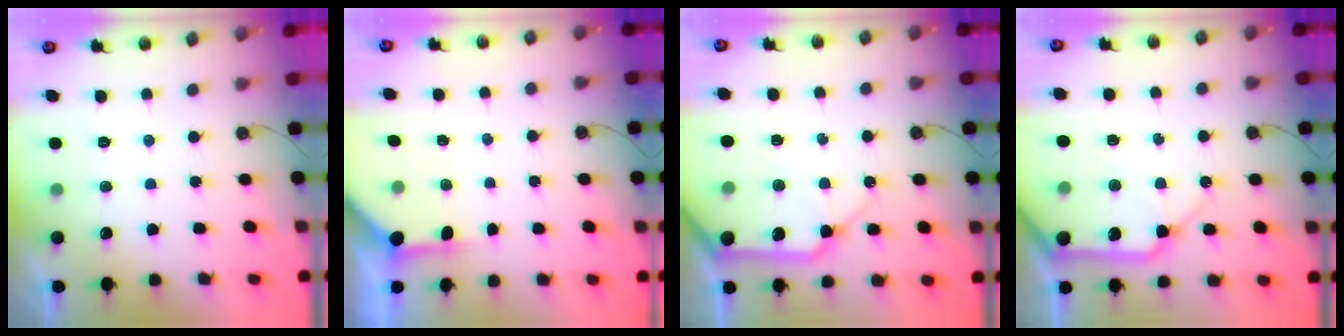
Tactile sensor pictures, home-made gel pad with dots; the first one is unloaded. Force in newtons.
{"total": 3.8, "press": 3.8, "slide": 0.4}
{"total": 15.8, "press": 15.6, "slide": 2.3}
{"total": 15.8, "press": 15.6, "slide": 2.3}